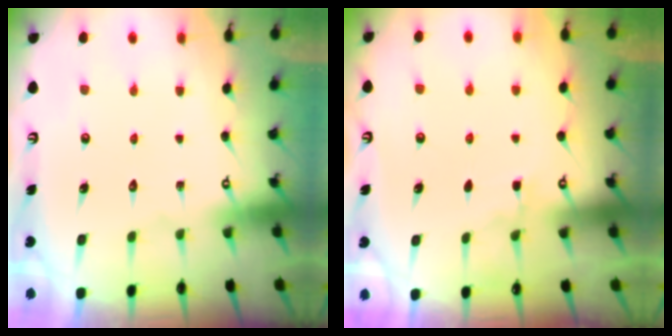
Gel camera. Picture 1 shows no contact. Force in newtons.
{"total": 2.8, "press": 2.8, "slide": 0.4}